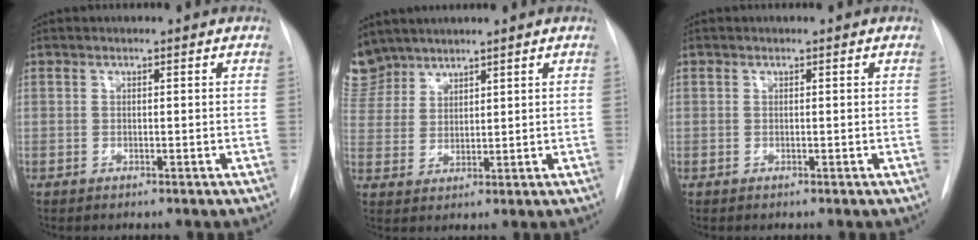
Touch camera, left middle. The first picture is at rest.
{"total": 7.7, "force": [6.8, 3.5, 0.5], "torque": [-0.017, 0.007, 0.148]}
{"total": 0.0}